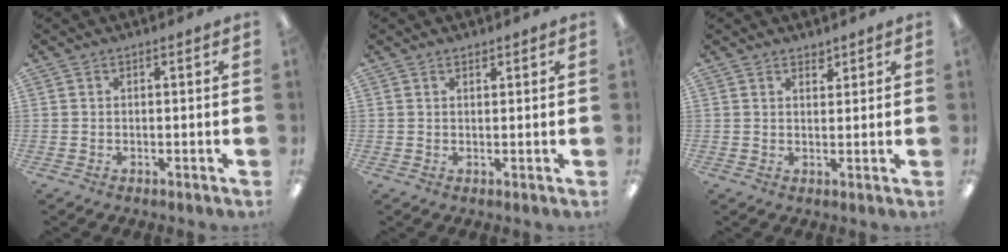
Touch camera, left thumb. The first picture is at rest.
{"total": 1.1, "force": [1.0, 0.4, 0.3], "torque": [-0.006, -0.001, 0.019]}
{"total": 2.0, "force": [1.8, 0.8, 0.4], "torque": [0.008, -0.013, 0.031]}